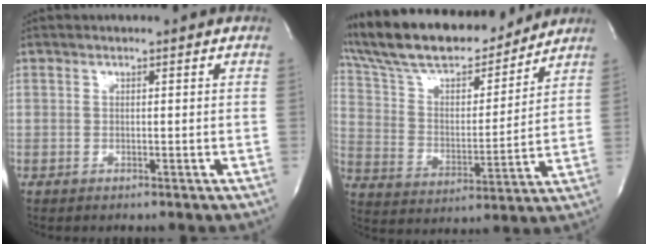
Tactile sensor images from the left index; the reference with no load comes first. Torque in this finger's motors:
{"motor_torque": [1.08, -1.05, 0.31, 0.17]}